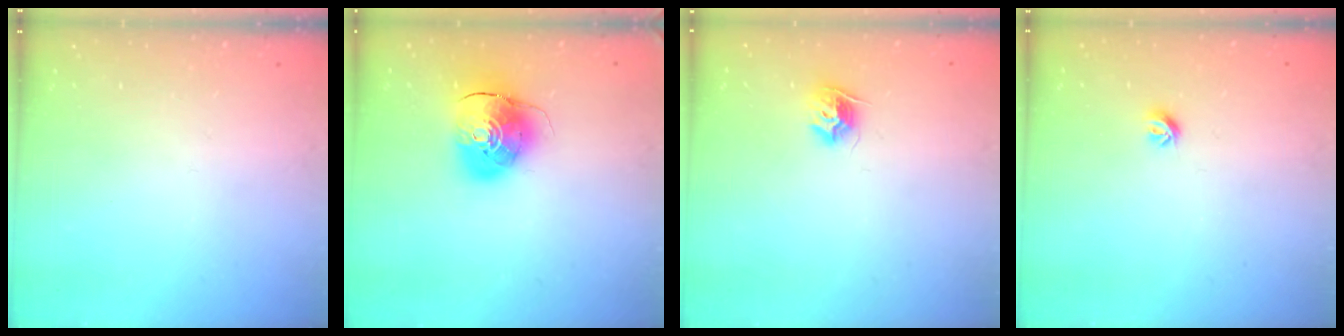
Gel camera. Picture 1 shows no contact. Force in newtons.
{"total": 10.5, "press": 10.4, "slide": 1.6}
{"total": 8.6, "press": 8.6, "slide": 0.3}
{"total": 4.7, "press": 4.6, "slide": 0.9}